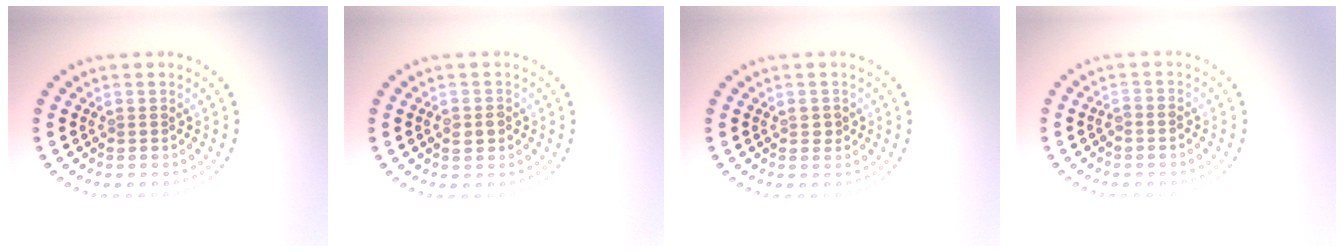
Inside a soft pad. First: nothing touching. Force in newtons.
{"total": 1.5, "press": 1.4, "slide": 0.5}
{"total": 0.9, "press": 0.9, "slide": 0.3}
{"total": 0.7, "press": 0.5, "slide": 0.5}